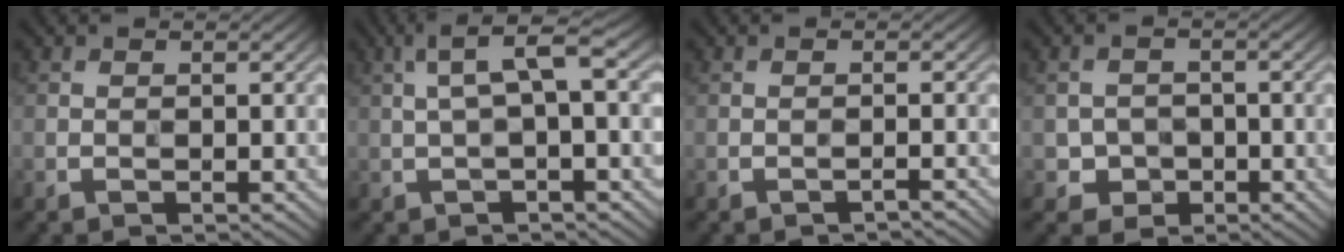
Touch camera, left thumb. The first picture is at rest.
{"total": 4.8, "force": [0.9, 0.9, 4.7], "torque": [-0.094, 0.025, 0.013]}
{"total": 0.9, "force": [-0.8, -0.2, 0.4], "torque": [-0.007, 0.008, -0.017]}
{"total": 2.7, "force": [-1.0, 2.4, 0.8], "torque": [-0.012, 0.002, -0.019]}